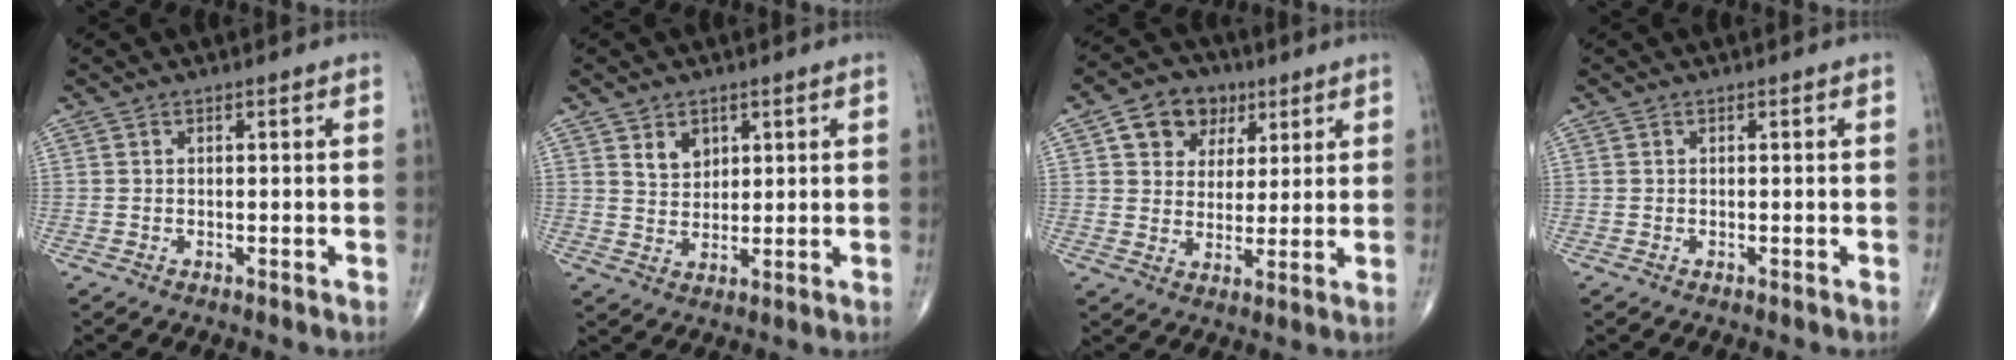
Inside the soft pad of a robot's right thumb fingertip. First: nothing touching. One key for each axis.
{"total": 4.2, "fx": 2.2, "fy": 3.0, "fz": 1.9, "tx": -0.014, "ty": -0.018, "tz": 0.044}
{"total": 9.6, "fx": 4.3, "fy": 7.4, "fz": 4.2, "tx": -0.029, "ty": -0.011, "tz": 0.068}
{"total": 0.0}